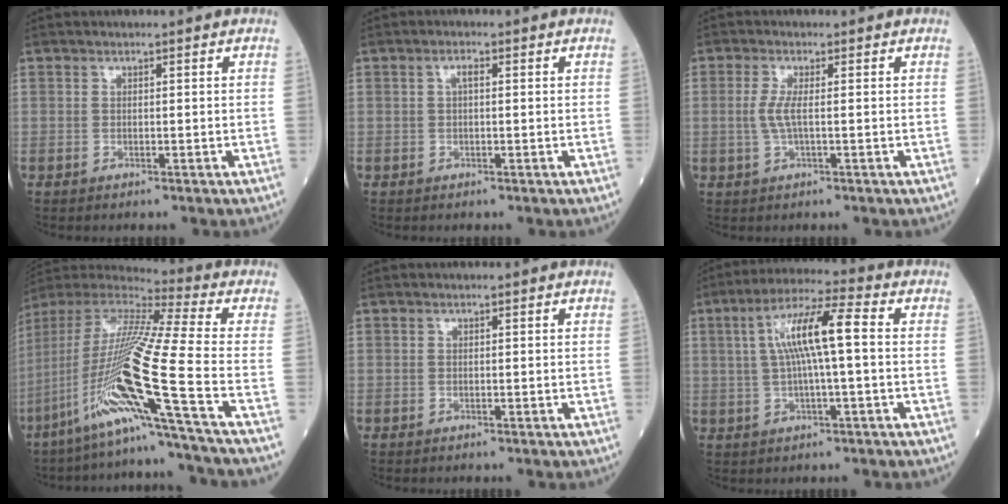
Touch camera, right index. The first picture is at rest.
{"total": 1.4, "force": [0.2, 0.4, 1.3], "torque": [-0.024, 0.004, 0.004]}
{"total": 2.9, "force": [0.0, 0.4, 2.9], "torque": [-0.071, -0.004, -0.001]}
{"total": 21.8, "force": [-9.4, -2.5, 19.5], "torque": [-0.413, -0.034, -0.189]}
{"total": 0.0}
{"total": 10.0, "force": [1.3, 0.9, 9.9], "torque": [-0.189, 0.021, 0.022]}